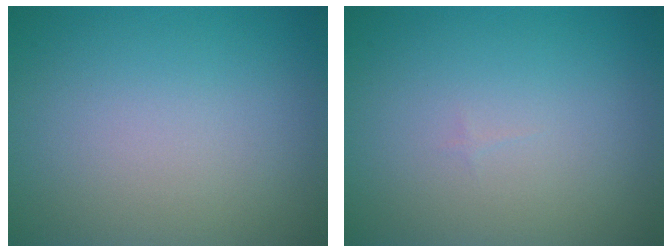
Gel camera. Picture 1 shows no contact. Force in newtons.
{"total": 0.0}